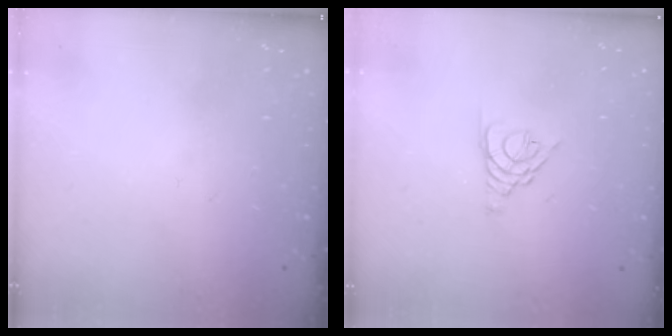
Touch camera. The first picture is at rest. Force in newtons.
{"total": 3.3, "press": 3.2, "slide": 0.5}